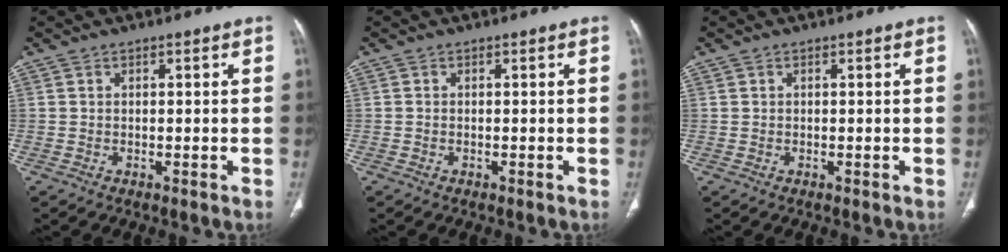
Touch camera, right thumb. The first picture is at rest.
{"total": 0.0}
{"total": 0.0}